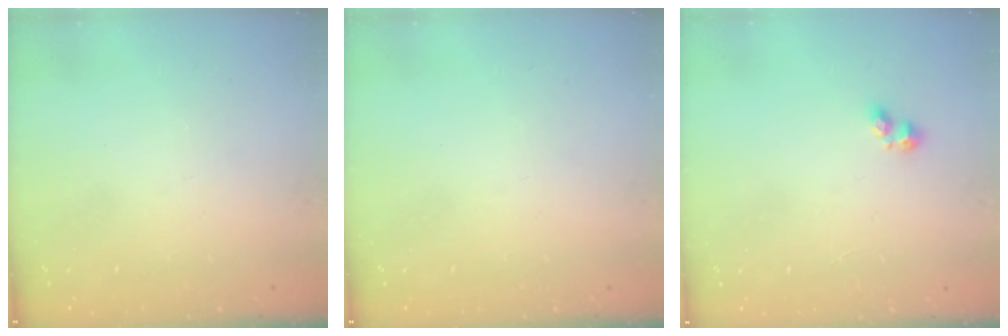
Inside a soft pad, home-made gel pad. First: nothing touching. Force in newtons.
{"total": 0.0}
{"total": 2.4, "press": 2.3, "slide": 0.8}